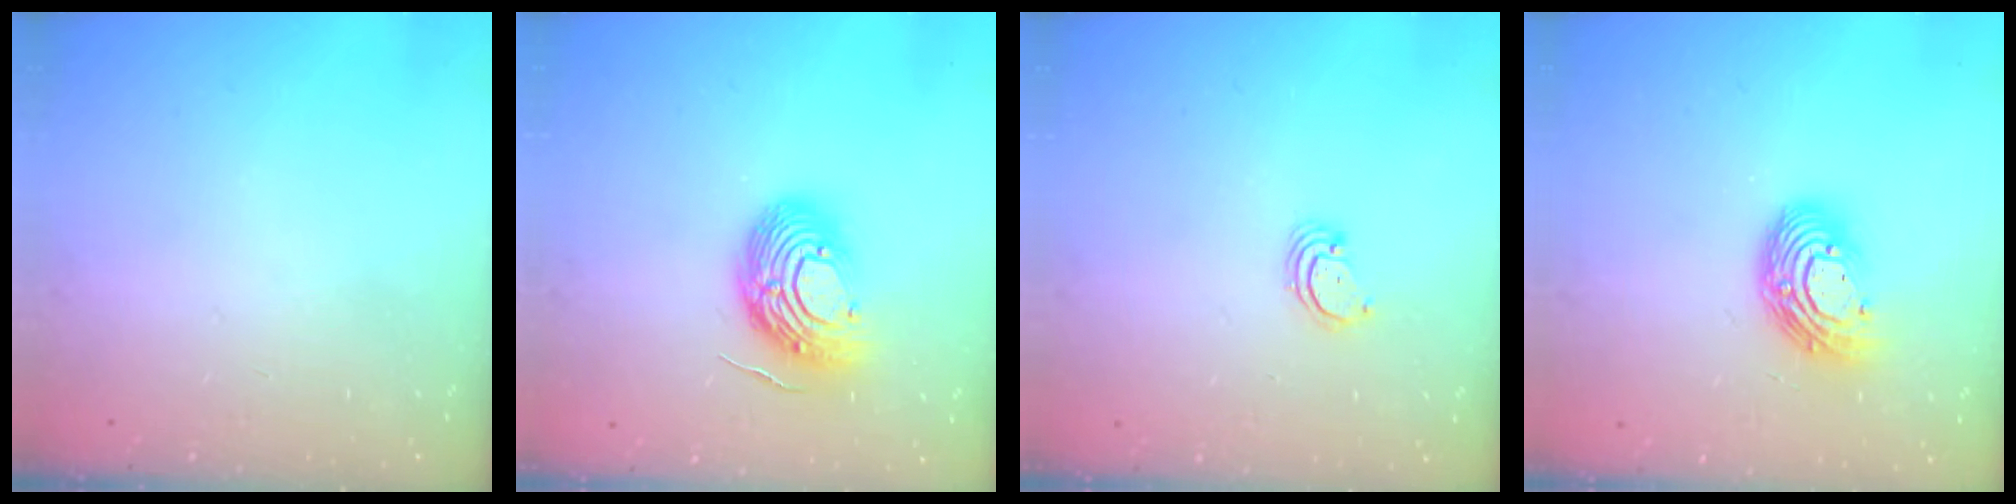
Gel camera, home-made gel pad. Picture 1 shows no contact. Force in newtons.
{"total": 15.9, "press": 15.9, "slide": 1.3}
{"total": 2.5, "press": 2.5, "slide": 0.2}
{"total": 12.6, "press": 12.6, "slide": 1.2}